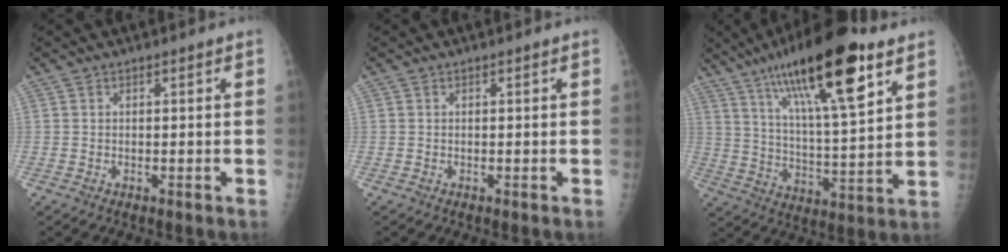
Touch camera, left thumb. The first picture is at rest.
{"total": 0.0}
{"total": 23.1, "force": [12.7, 5.8, 18.4], "torque": [-0.295, -0.034, 0.217]}